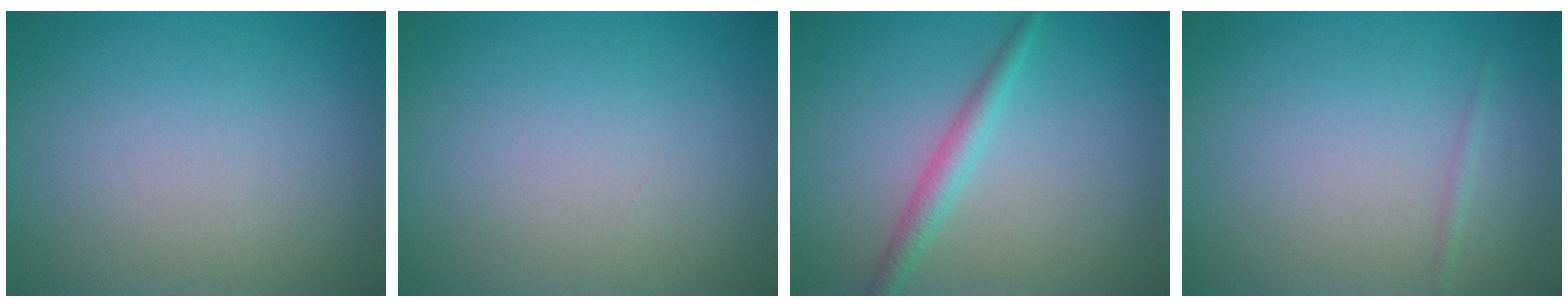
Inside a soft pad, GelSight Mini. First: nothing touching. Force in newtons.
{"total": 0.0}
{"total": 2.2, "press": 2.2, "slide": 0.1}
{"total": 0.6, "press": 0.6, "slide": 0.0}